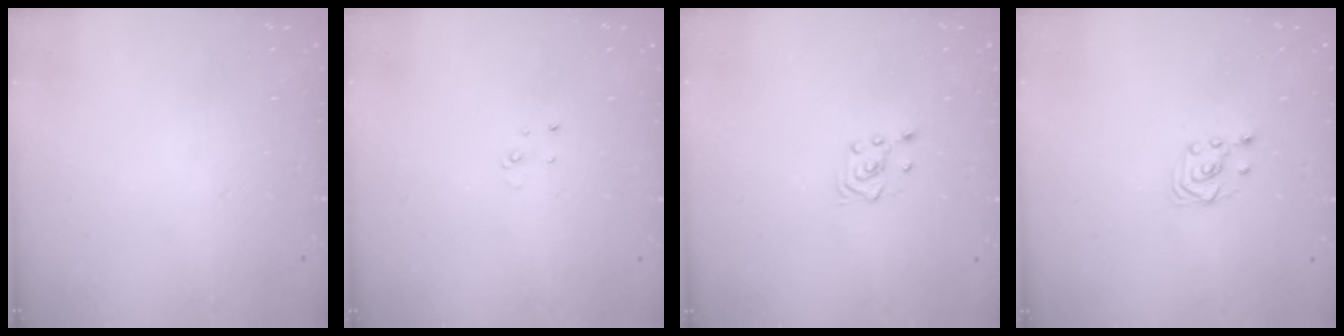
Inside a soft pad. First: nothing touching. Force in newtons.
{"total": 2.0, "press": 2.0, "slide": 0.2}
{"total": 3.0, "press": 2.9, "slide": 0.9}
{"total": 2.5, "press": 2.2, "slide": 1.2}